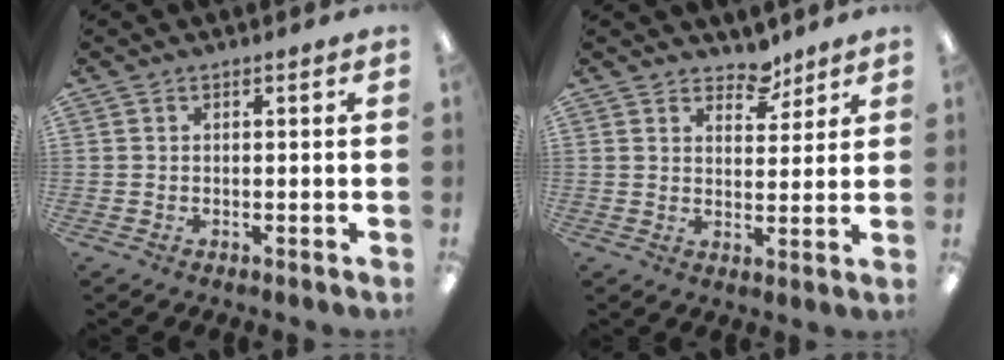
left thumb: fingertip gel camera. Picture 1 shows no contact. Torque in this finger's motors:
{"motor_torque": [-0.02, 0.03, -0.26, -0.06, 0.02]}